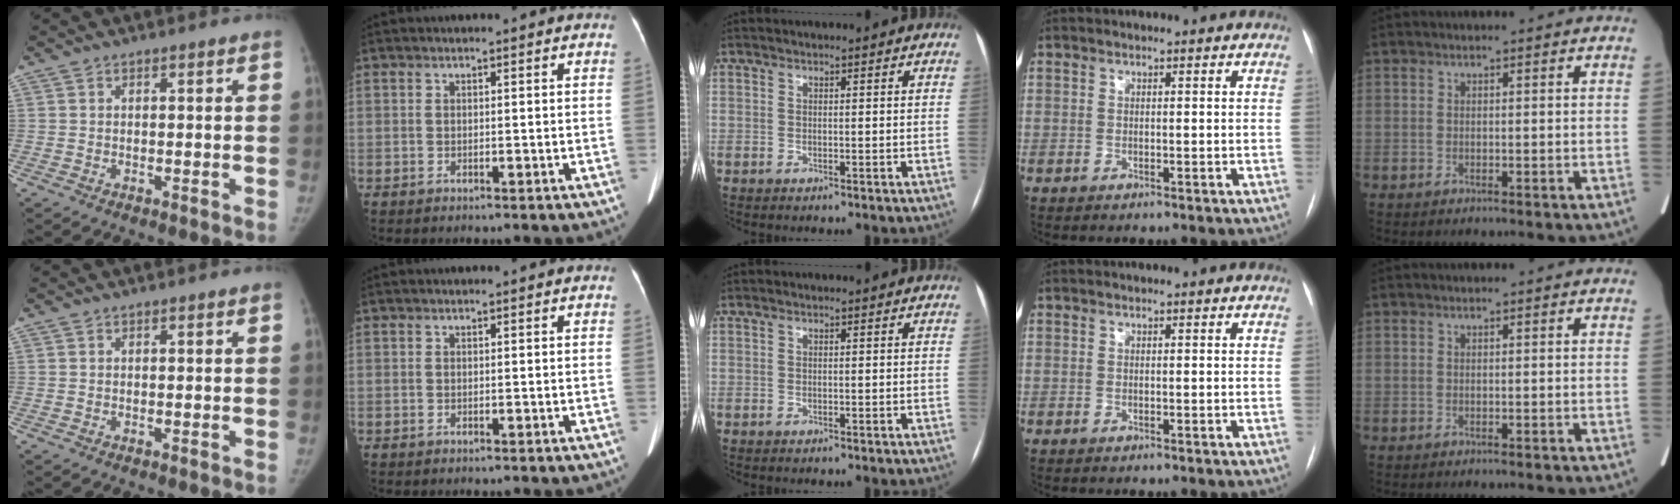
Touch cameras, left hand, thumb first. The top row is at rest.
{}